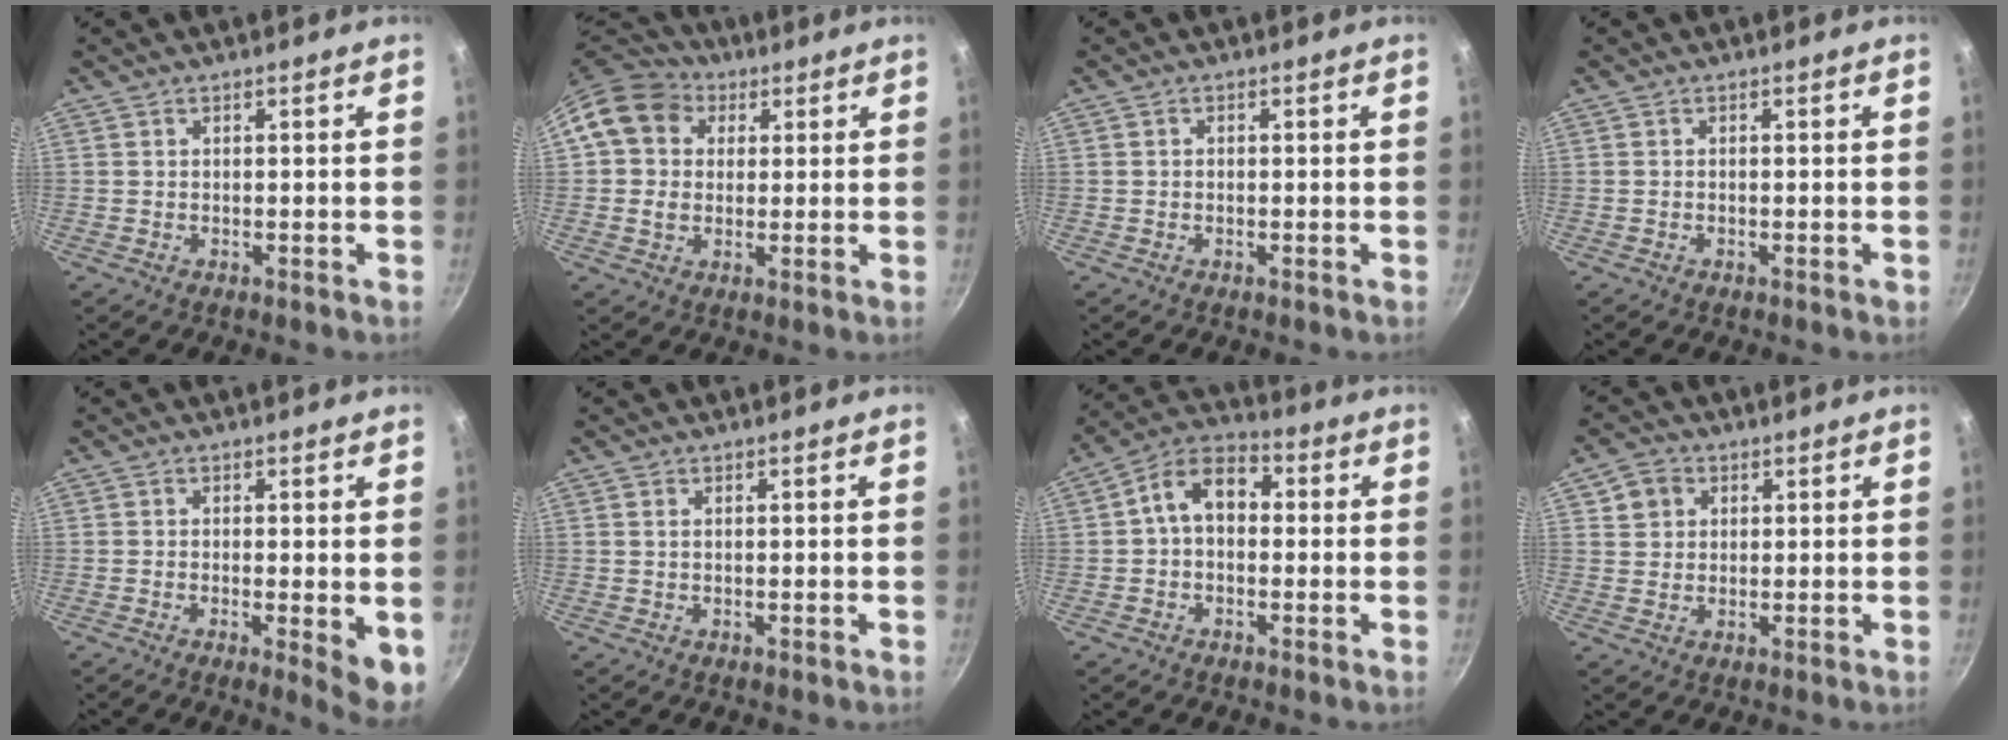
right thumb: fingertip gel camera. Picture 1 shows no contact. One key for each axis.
{"total": 11.7, "fx": 3.6, "fy": 9.6, "fz": 5.6, "tx": -0.088, "ty": 0.015, "tz": 0.048}
{"total": 0.7, "fx": -0.1, "fy": 0.6, "fz": 0.4, "tx": -0.008, "ty": 0.005, "tz": -0.001}
{"total": 0.5, "fx": -0.3, "fy": 0.1, "fz": 0.4, "tx": -0.010, "ty": 0.004, "tz": -0.008}
{"total": 5.7, "fx": -0.9, "fy": 1.3, "fz": 5.5, "tx": -0.069, "ty": -0.012, "tz": -0.010}
{"total": 0.7, "fx": 0.2, "fy": 0.3, "fz": 0.5, "tx": -0.011, "ty": 0.001, "tz": 0.003}
{"total": 9.6, "fx": 0.7, "fy": 6.7, "fz": 6.8, "tx": -0.089, "ty": 0.032, "tz": -0.009}
{"total": 4.3, "fx": 1.5, "fy": 3.8, "fz": 1.3, "tx": 0.002, "ty": 0.003, "tz": 0.022}